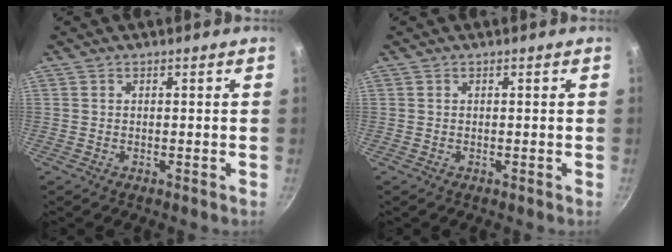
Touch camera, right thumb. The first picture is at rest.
{"total": 0.0}